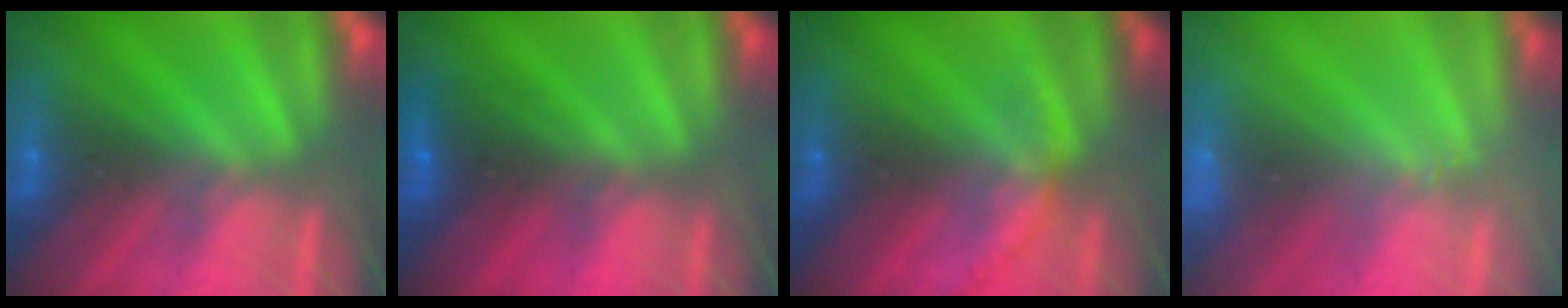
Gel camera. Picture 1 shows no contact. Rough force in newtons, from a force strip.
{"total": 2.6}
{"total": 1.9}
{"total": 2.4}